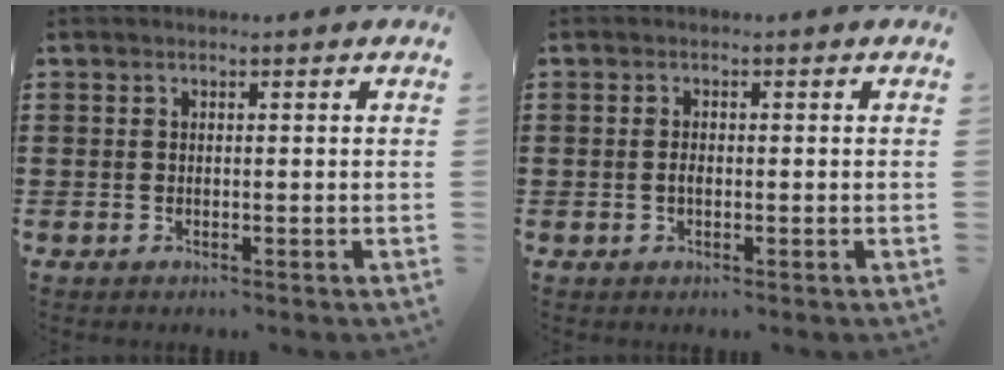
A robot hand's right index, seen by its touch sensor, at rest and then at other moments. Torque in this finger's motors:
{"motor_torque": [0.21, 0.54, 0.05, 0.00]}